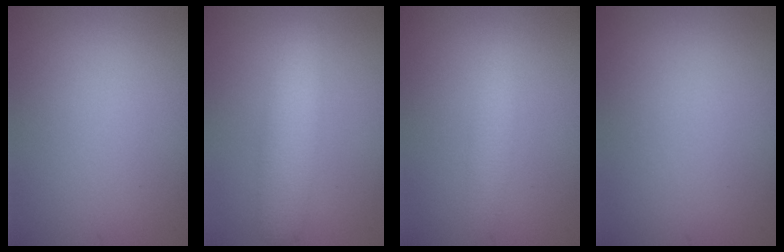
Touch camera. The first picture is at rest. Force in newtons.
{"total": 4.1, "press": 4.1, "slide": 0.2}
{"total": 2.0, "press": 2.0, "slide": 0.0}
{"total": 0.0}